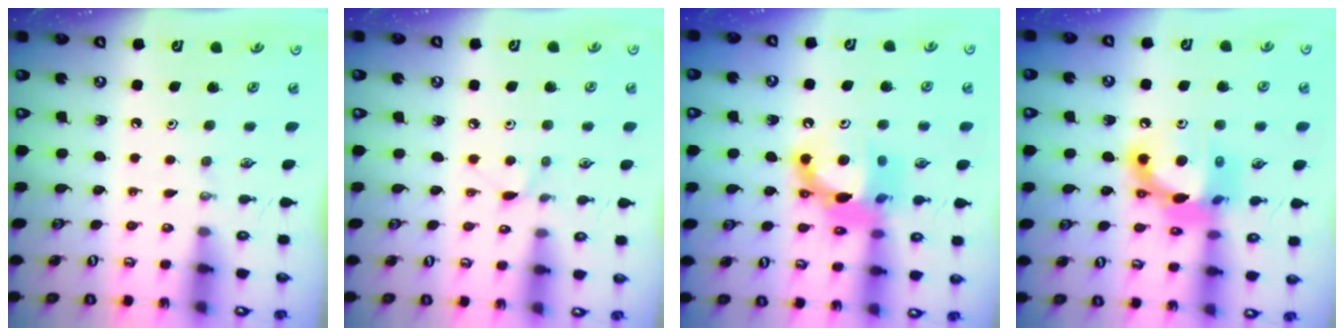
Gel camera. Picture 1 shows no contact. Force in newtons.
{"total": 5.1, "press": 5.0, "slide": 0.7}
{"total": 13.4, "press": 13.3, "slide": 1.9}
{"total": 14.2, "press": 14.2, "slide": 1.2}